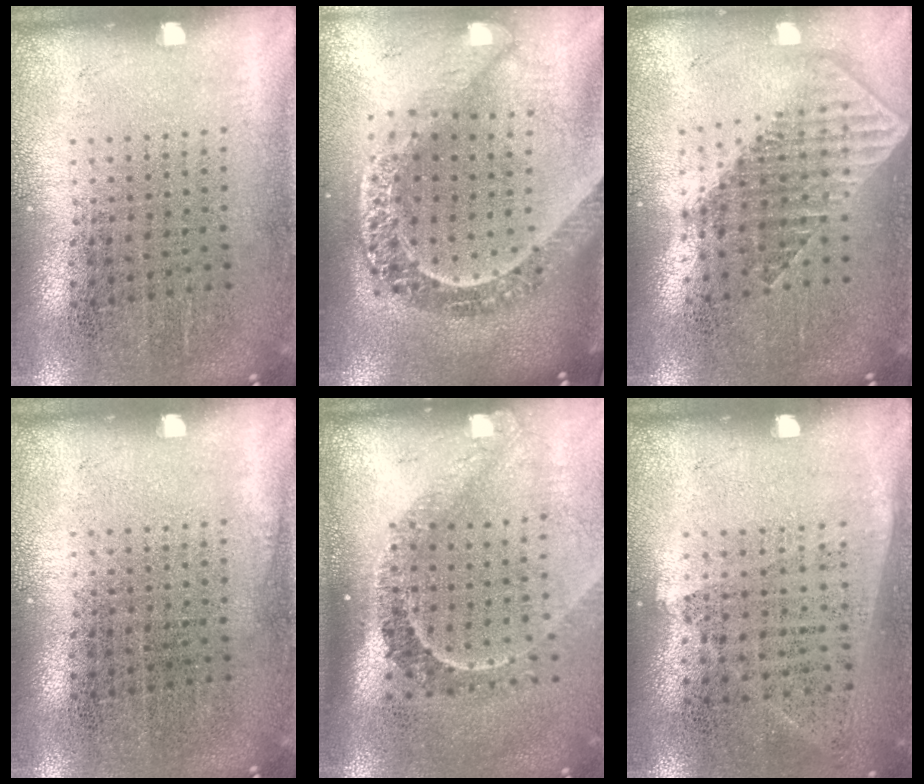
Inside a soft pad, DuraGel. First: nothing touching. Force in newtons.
{"total": 3.0, "press": 2.3, "slide": 1.9}
{"total": 1.9, "press": 1.5, "slide": 1.1}
{"total": 0.0}
{"total": 2.2, "press": 1.5, "slide": 1.5}
{"total": 1.0, "press": 0.8, "slide": 0.5}